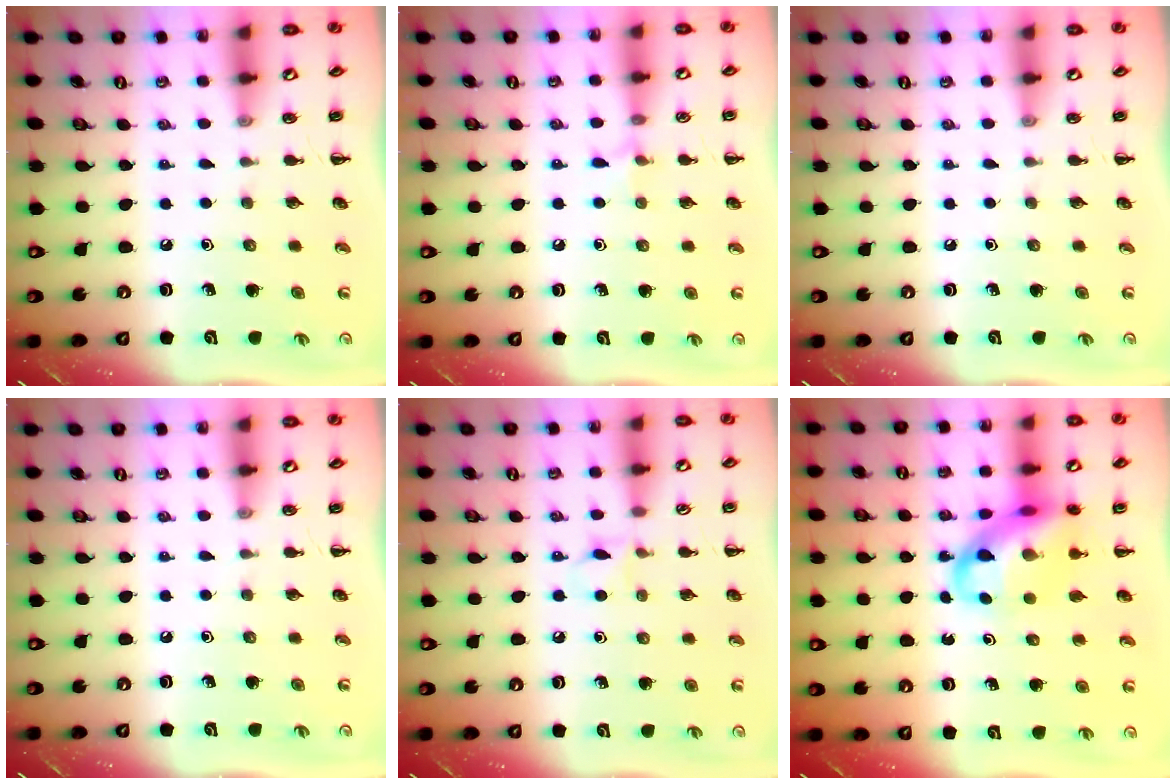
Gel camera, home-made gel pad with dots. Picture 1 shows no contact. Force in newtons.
{"total": 5.1, "press": 4.8, "slide": 1.7}
{"total": 0.0}
{"total": 0.0}
{"total": 4.5, "press": 4.3, "slide": 1.5}
{"total": 13.7, "press": 13.3, "slide": 3.3}